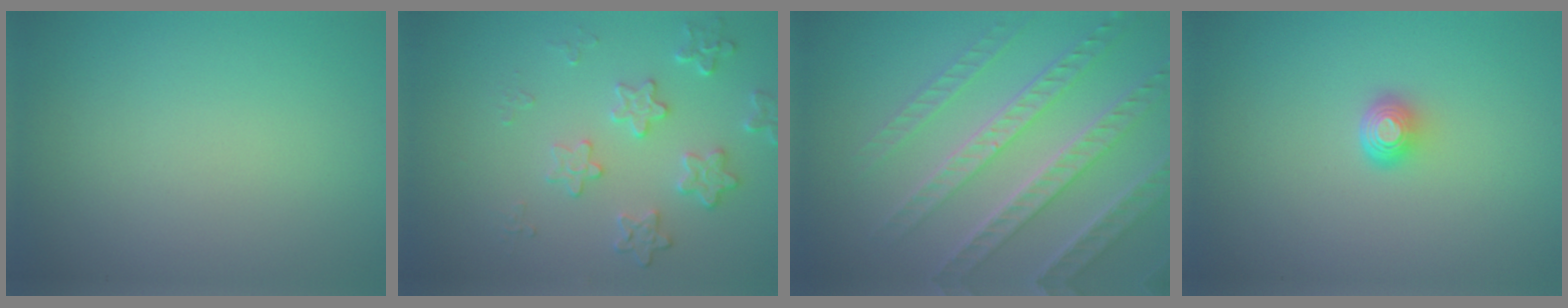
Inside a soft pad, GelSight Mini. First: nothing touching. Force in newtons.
{"total": 2.9, "press": 2.3, "slide": 1.8}
{"total": 7.0, "press": 5.4, "slide": 4.5}
{"total": 1.8, "press": 1.3, "slide": 1.3}